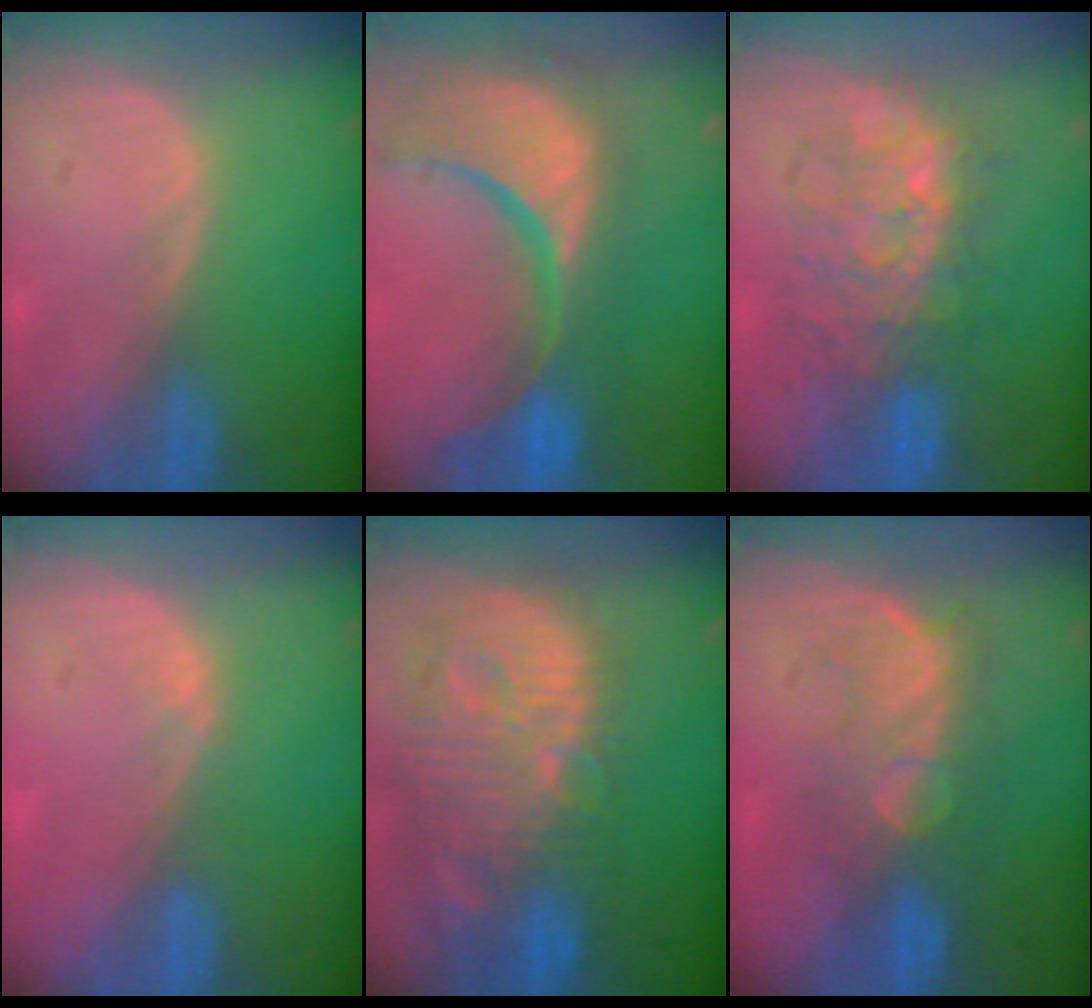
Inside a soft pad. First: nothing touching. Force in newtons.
{"total": 15.4, "press": 12.1, "slide": 9.5}
{"total": 8.7, "press": 8.7, "slide": 0.3}
{"total": 1.0, "press": 0.8, "slide": 0.6}
{"total": 14.5, "press": 12.7, "slide": 7.1}
{"total": 8.0, "press": 7.8, "slide": 2.0}